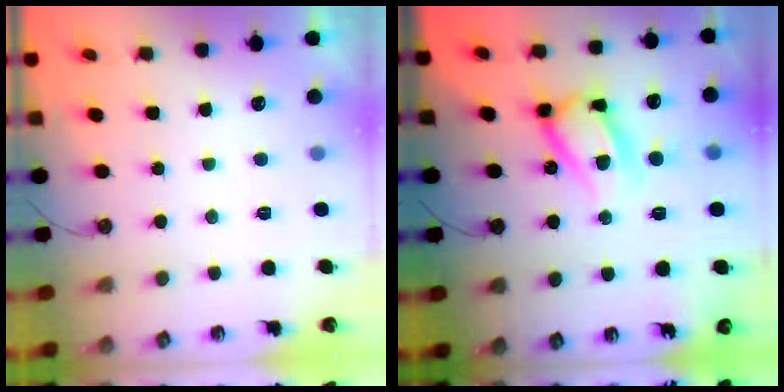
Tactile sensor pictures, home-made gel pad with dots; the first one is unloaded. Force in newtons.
{"total": 15.6, "press": 15.5, "slide": 1.4}